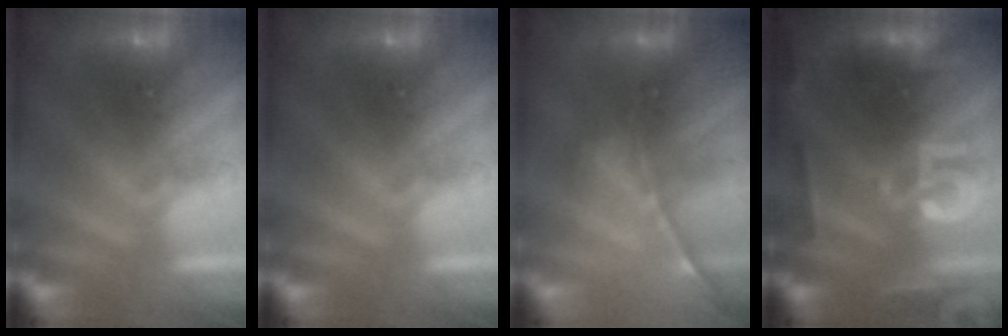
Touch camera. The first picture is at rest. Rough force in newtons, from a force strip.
{"total": 0.0}
{"total": 1.7}
{"total": 2.8}